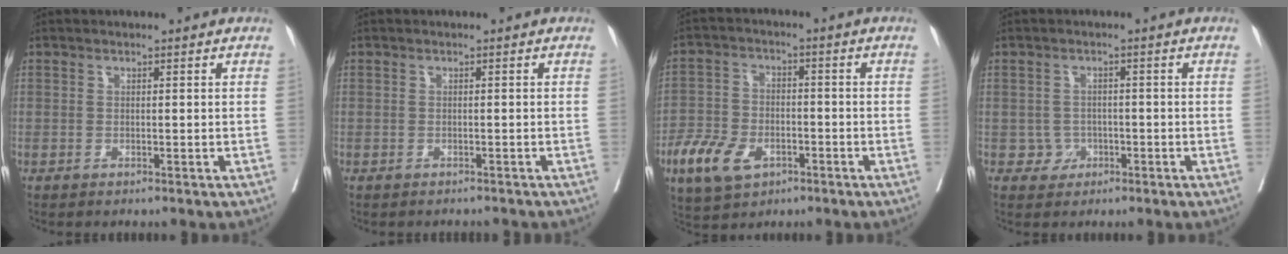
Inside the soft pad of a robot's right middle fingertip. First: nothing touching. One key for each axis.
{"total": 2.5, "fx": -2.4, "fy": 0.9, "fz": 0.3, "tx": -0.001, "ty": -0.005, "tz": -0.035}
{"total": 9.6, "fx": -4.8, "fy": 5.9, "fz": 5.9, "tx": -0.125, "ty": 0.000, "tz": -0.083}
{"total": 2.5, "fx": -0.9, "fy": 2.3, "fz": 0.3, "tx": 0.005, "ty": 0.007, "tz": -0.013}